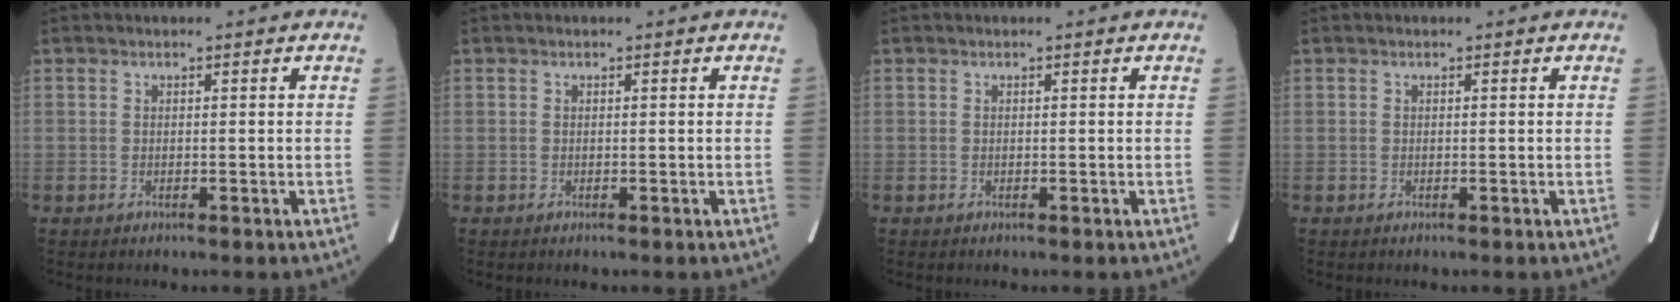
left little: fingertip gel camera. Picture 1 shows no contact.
{"total": 0.0}
{"total": 0.0}
{"total": 0.0}